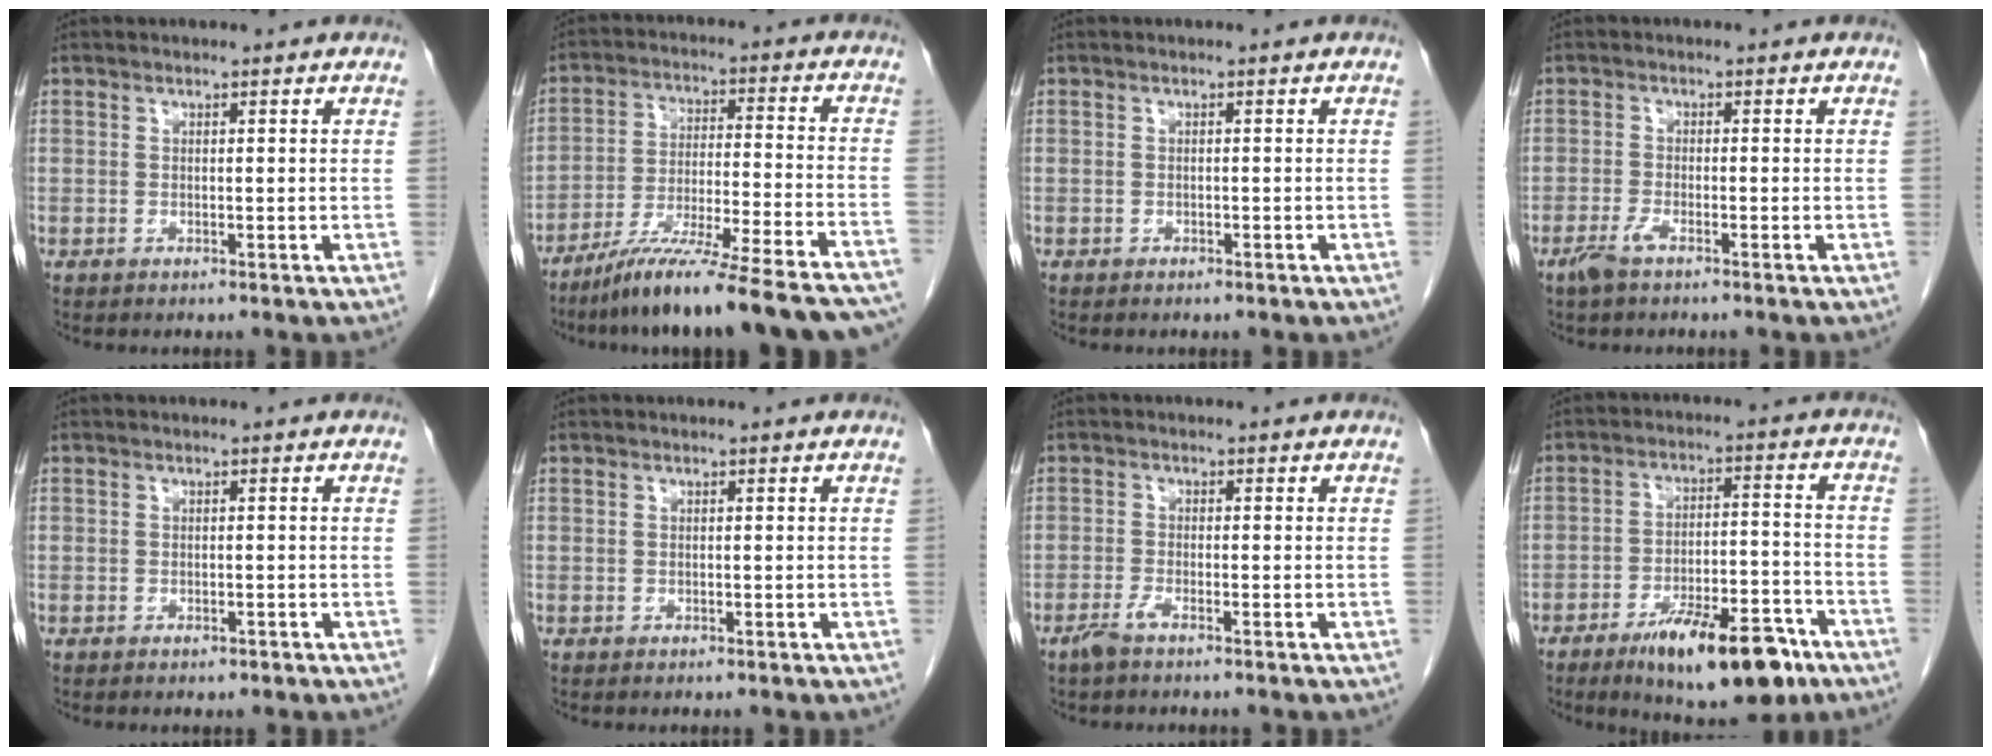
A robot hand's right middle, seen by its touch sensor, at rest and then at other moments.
{"total": 23.2, "force": [-19.7, 0.4, 12.2], "torque": [-0.142, -0.026, -0.299]}
{"total": 0.6, "force": [-0.5, 0.3, 0.2], "torque": [-0.011, 0.000, -0.006]}
{"total": 2.5, "force": [-1.8, 0.4, 1.7], "torque": [-0.043, -0.003, -0.038]}
{"total": 1.1, "force": [-0.8, 0.6, 0.5], "torque": [-0.009, 0.000, -0.007]}
{"total": 0.0}
{"total": 2.1, "force": [-1.7, 0.2, 1.3], "torque": [-0.035, -0.003, -0.035]}
{"total": 14.6, "force": [-9.2, 4.3, 10.5], "torque": [-0.148, 0.006, -0.139]}